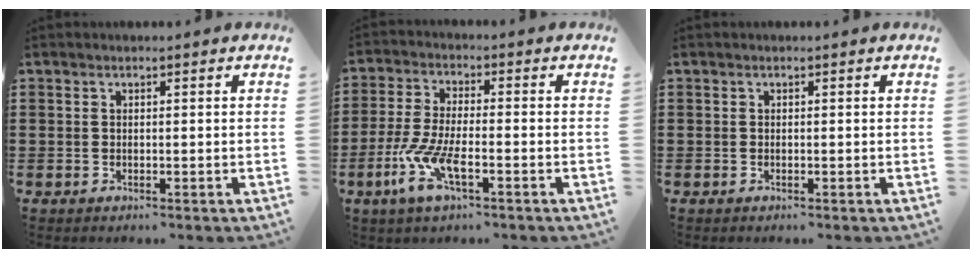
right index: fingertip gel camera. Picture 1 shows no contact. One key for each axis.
{"total": 7.3, "fx": -3.1, "fy": 1.9, "fz": 6.4, "tx": -0.162, "ty": -0.019, "tz": -0.063}
{"total": 0.0}